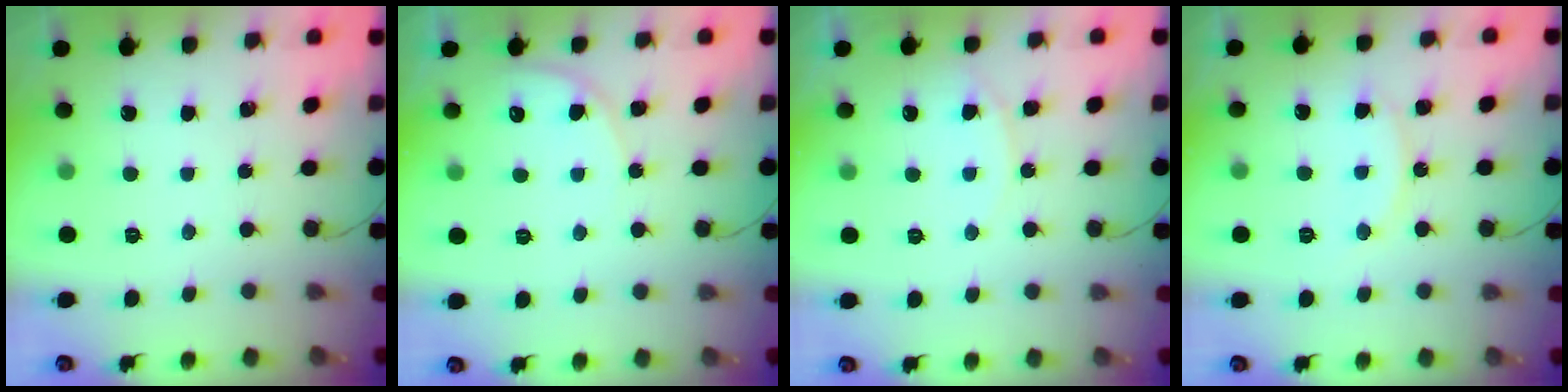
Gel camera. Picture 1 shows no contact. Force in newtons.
{"total": 5.6, "press": 5.6, "slide": 0.3}
{"total": 7.1, "press": 7.1, "slide": 0.5}
{"total": 9.0, "press": 9.0, "slide": 0.7}